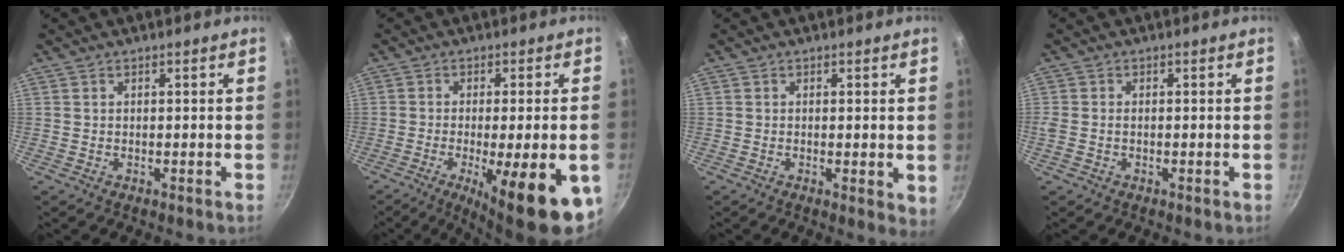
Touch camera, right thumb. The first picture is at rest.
{"total": 17.6, "force": [-6.5, 4.3, 15.8], "torque": [-0.203, -0.005, -0.086]}
{"total": 3.4, "force": [0.0, 1.3, 3.2], "torque": [-0.038, -0.010, -0.001]}
{"total": 1.8, "force": [-0.4, 1.3, 1.1], "torque": [-0.026, 0.007, -0.011]}